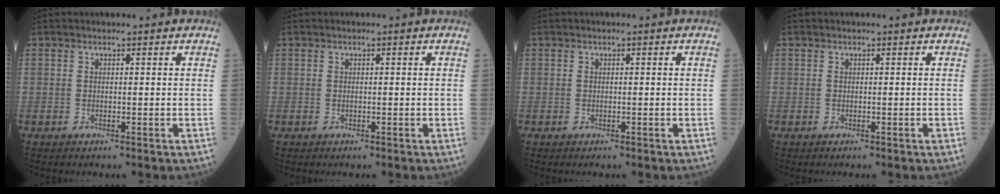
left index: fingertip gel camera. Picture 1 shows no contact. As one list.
[{"total": 0.0}, {"total": 0.0}, {"total": 0.0}]